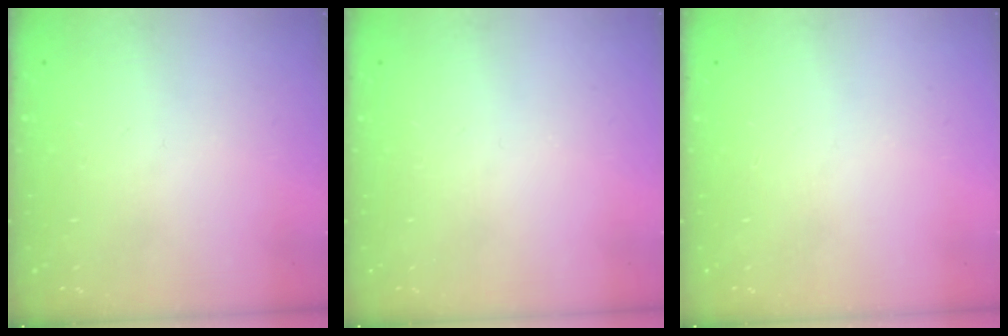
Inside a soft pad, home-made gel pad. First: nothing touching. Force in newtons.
{"total": 0.0}
{"total": 0.0}